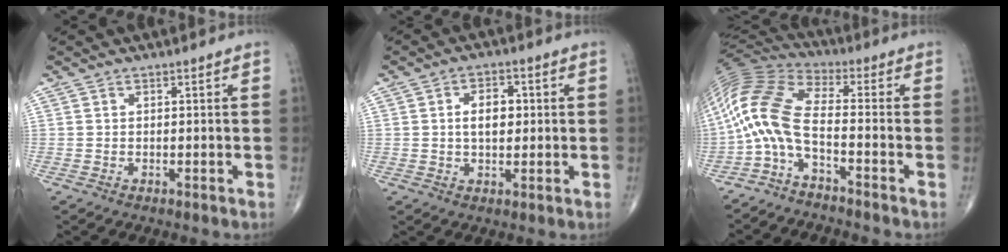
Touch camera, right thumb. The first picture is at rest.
{"total": 5.8, "force": [0.7, 3.5, 4.6], "torque": [-0.061, 0.005, 0.007]}
{"total": 11.6, "force": [-4.1, 3.6, 10.2], "torque": [-0.234, 0.065, -0.094]}